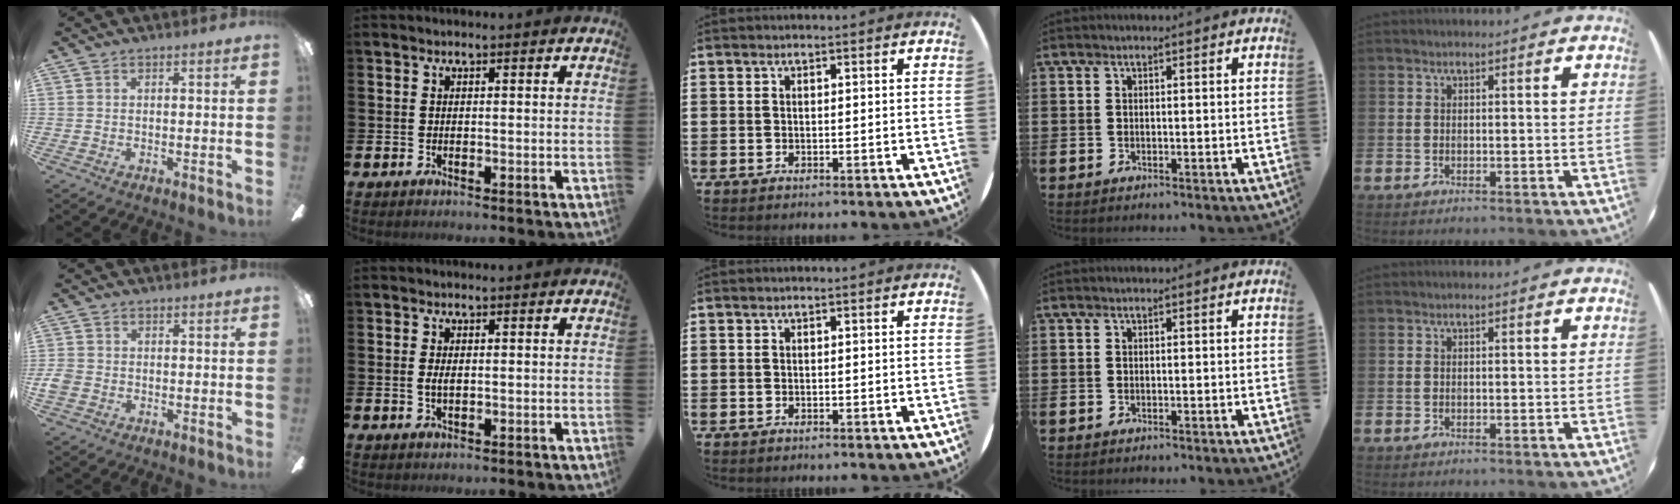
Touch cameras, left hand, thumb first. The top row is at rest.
{"thumb": {"total": 2.5, "force": [-0.8, 2.0, 1.3], "torque": [-0.019, 0.007, -0.013]}, "index": {"total": 1.4, "force": [0.1, 0.7, 1.2], "torque": [-0.023, 0.004, -0.001]}}